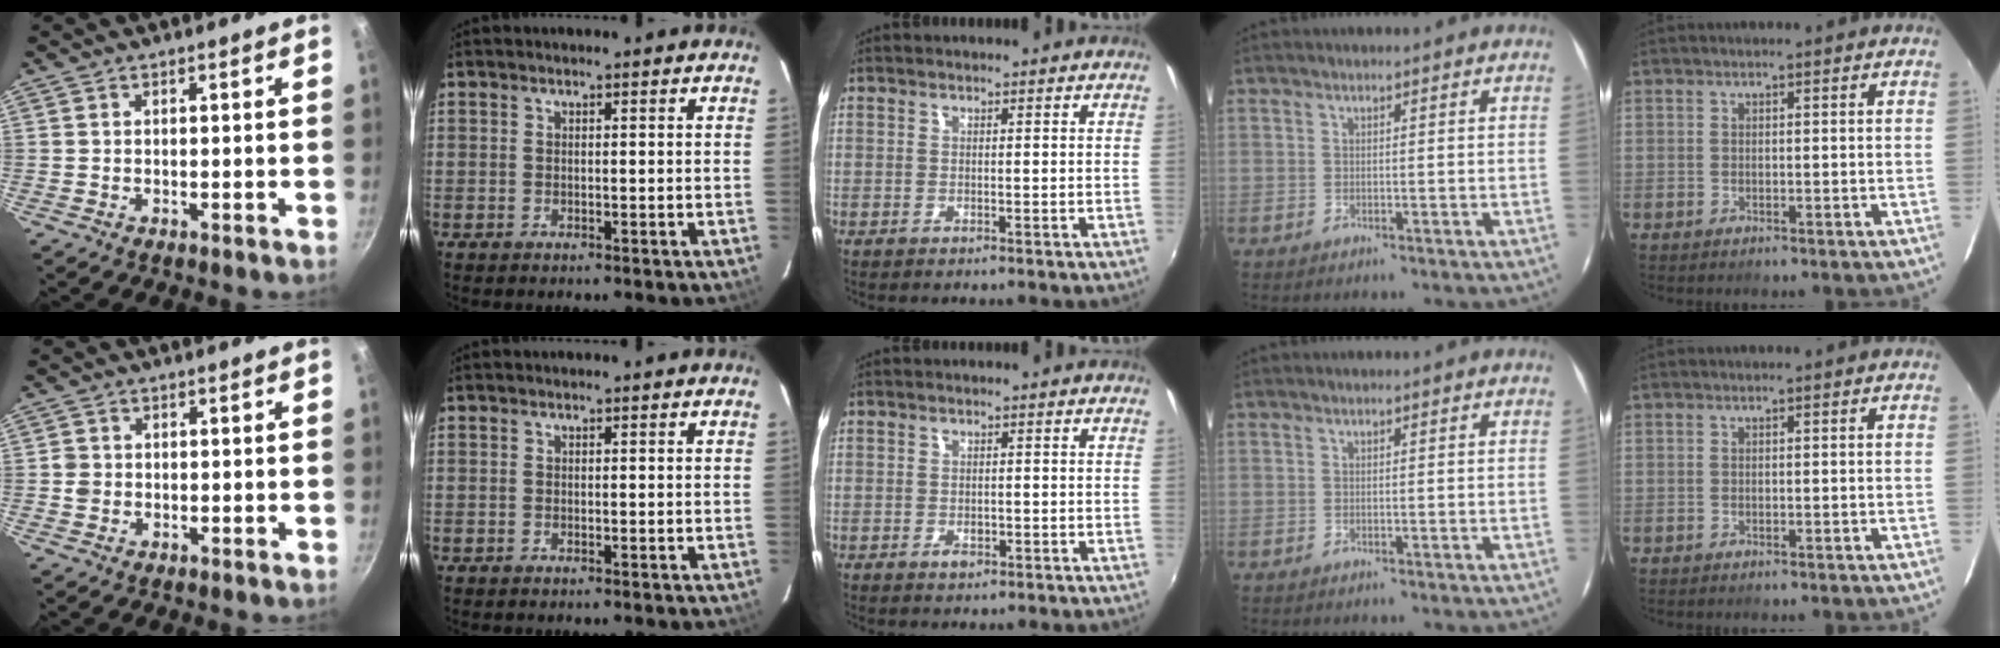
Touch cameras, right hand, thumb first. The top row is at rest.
{"thumb": {"total": 2.0, "force": [-0.2, 1.9, 0.7], "torque": [-0.006, 0.008, -0.005]}, "middle": {"total": 1.6, "force": [-0.8, 1.0, 1.0], "torque": [-0.017, -0.002, -0.013]}}